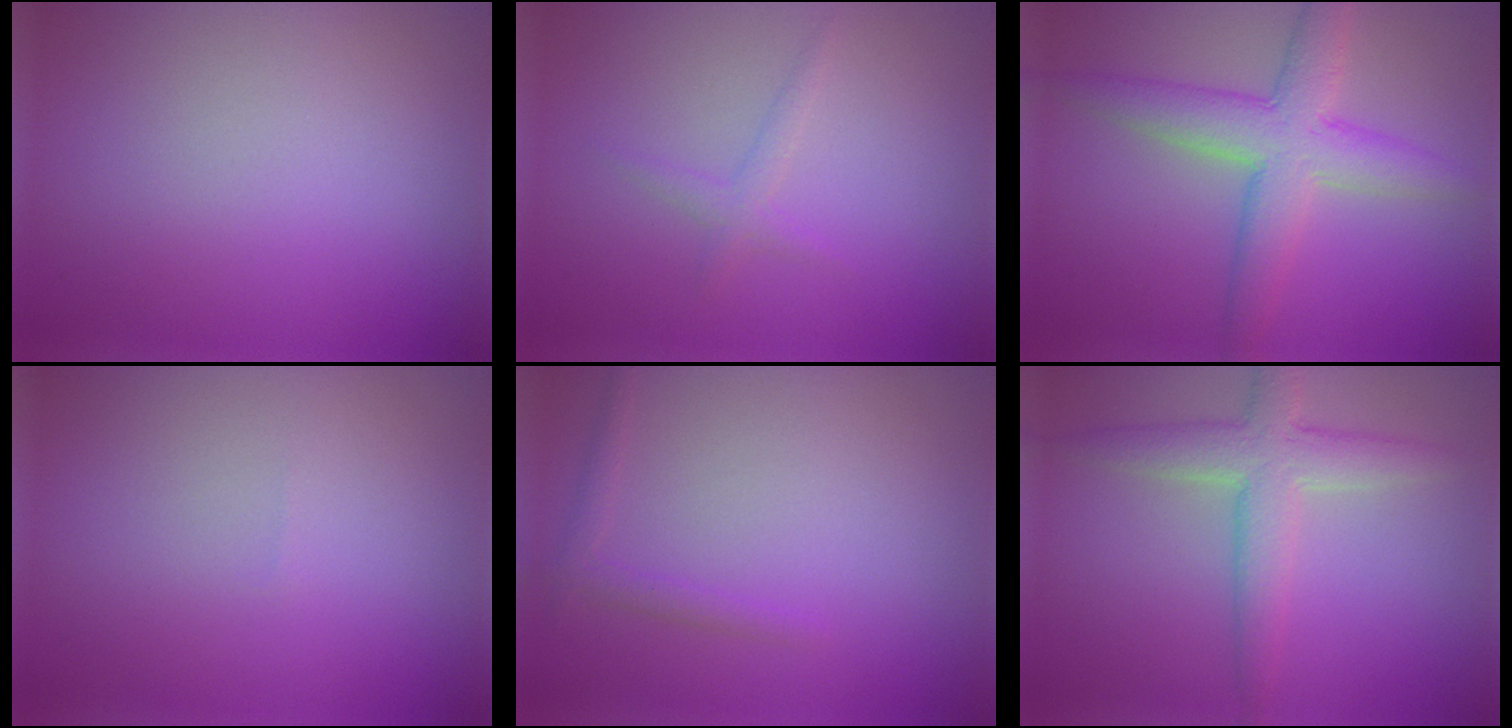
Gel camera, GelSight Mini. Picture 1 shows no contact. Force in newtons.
{"total": 1.2, "press": 1.2, "slide": 0.0}
{"total": 5.0, "press": 5.0, "slide": 0.3}
{"total": 0.0}
{"total": 1.2, "press": 1.2, "slide": 0.1}
{"total": 4.4, "press": 4.4, "slide": 0.1}